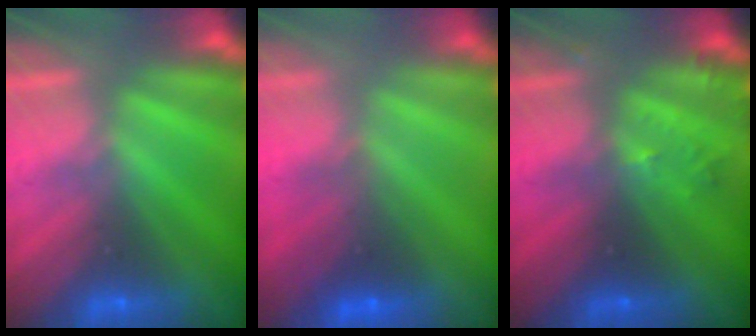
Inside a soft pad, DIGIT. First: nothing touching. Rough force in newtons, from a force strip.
{"total": 1.8}
{"total": 2.8}